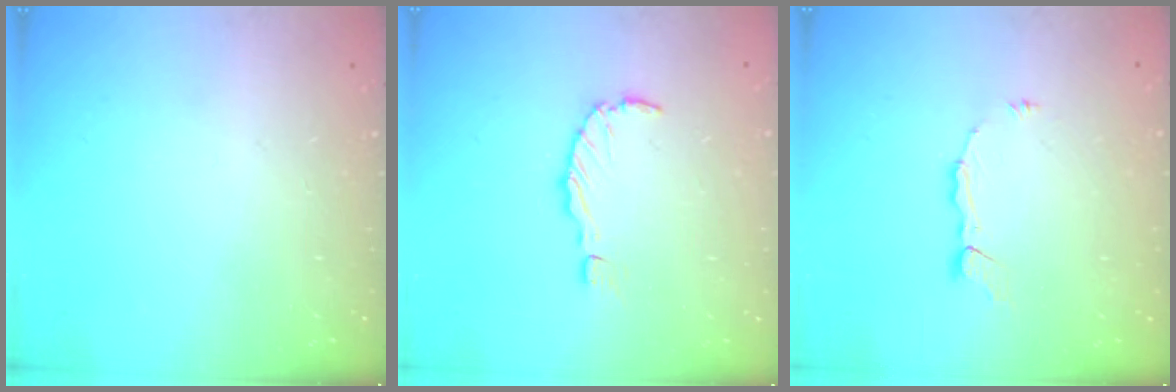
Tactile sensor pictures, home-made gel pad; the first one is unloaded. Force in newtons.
{"total": 0.0}
{"total": 4.0, "press": 4.0, "slide": 0.1}